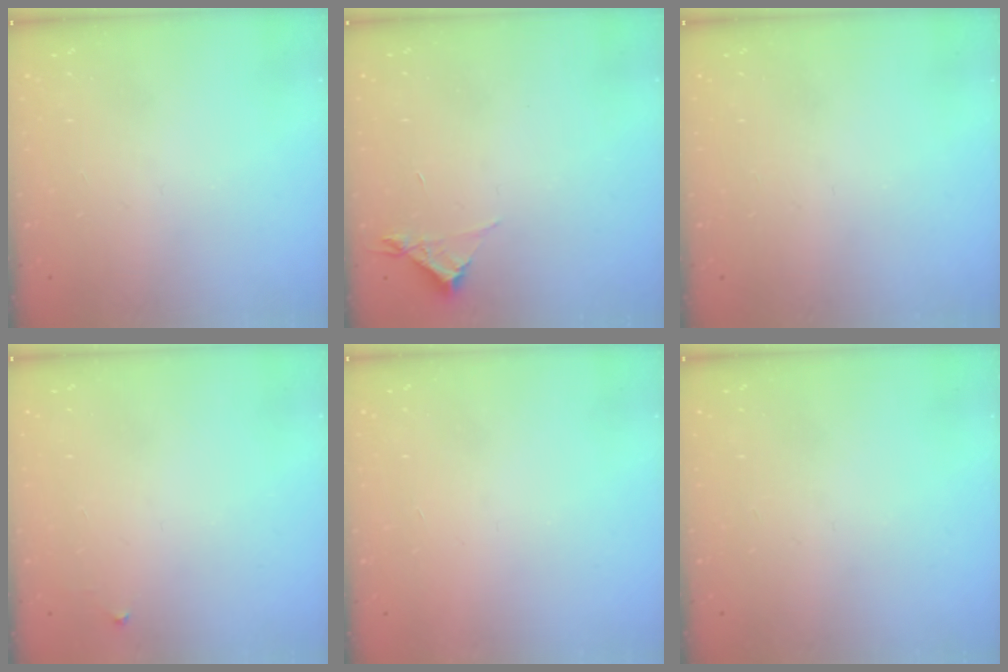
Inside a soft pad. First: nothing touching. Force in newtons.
{"total": 4.4, "press": 4.4, "slide": 0.4}
{"total": 0.0}
{"total": 3.2, "press": 3.2, "slide": 0.5}
{"total": 1.7, "press": 1.7, "slide": 0.1}
{"total": 0.0}